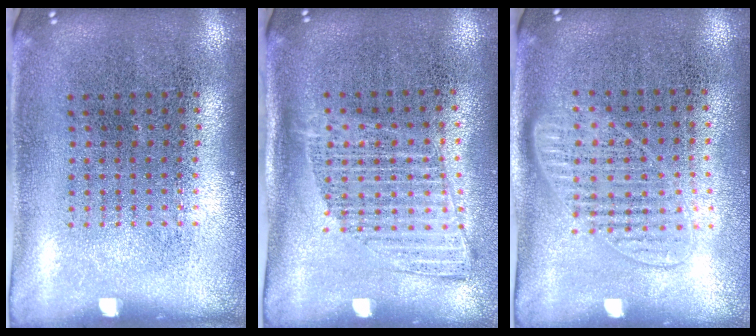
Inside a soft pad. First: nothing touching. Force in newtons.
{"total": 1.3, "press": 1.1, "slide": 0.7}
{"total": 1.2, "press": 1.1, "slide": 0.4}